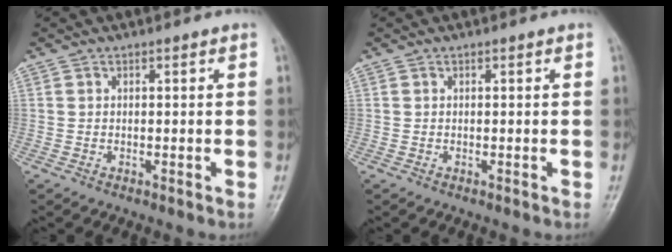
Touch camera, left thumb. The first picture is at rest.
{"total": 0.0}